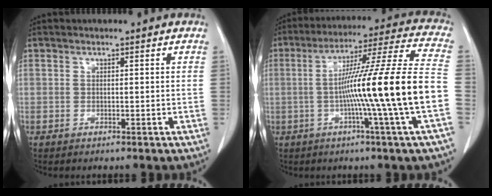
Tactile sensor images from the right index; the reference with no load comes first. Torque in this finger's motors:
{"motor_torque": [2.12, -0.03, 0.93, 0.21]}